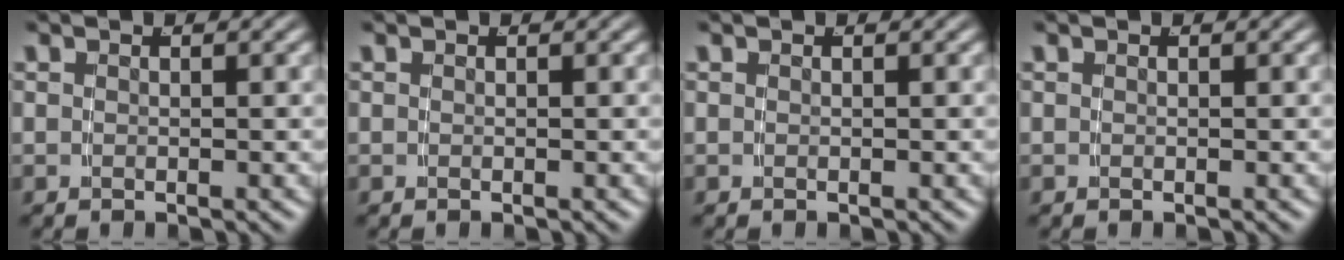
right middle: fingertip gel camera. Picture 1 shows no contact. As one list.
[{"total": 0.0}, {"total": 0.0}, {"total": 0.0}]